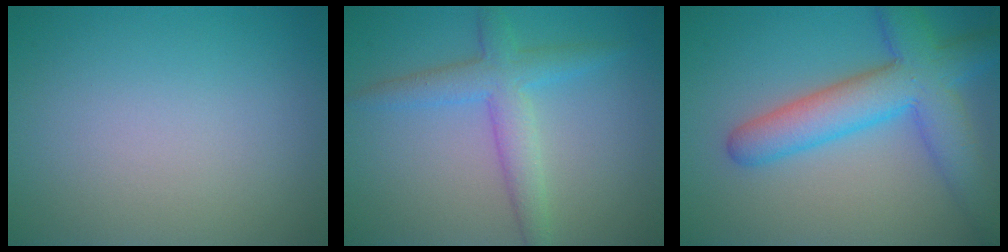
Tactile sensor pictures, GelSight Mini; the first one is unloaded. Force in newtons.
{"total": 3.8, "press": 3.8, "slide": 0.0}
{"total": 7.7, "press": 7.7, "slide": 0.5}